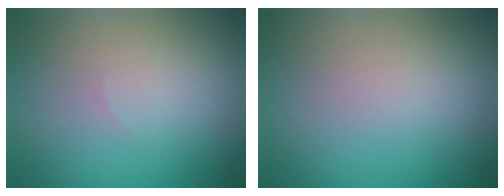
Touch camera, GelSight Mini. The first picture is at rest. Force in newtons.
{"total": 0.0}